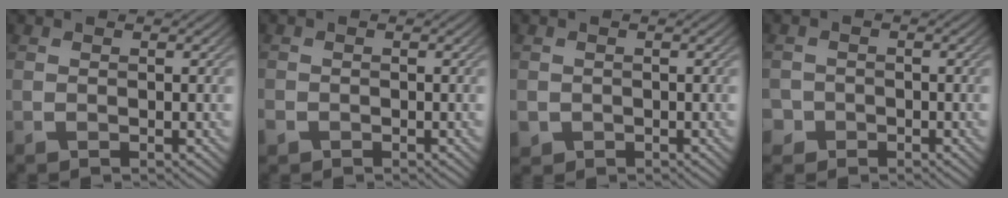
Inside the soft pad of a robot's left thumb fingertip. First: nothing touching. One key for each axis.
{"total": 1.4, "fx": -0.9, "fy": 1.0, "fz": 0.4, "tx": -0.010, "ty": -0.006, "tz": -0.023}
{"total": 1.7, "fx": -0.6, "fy": 1.6, "fz": 0.3, "tx": -0.008, "ty": -0.011, "tz": -0.013}
{"total": 2.1, "fx": -1.1, "fy": 1.7, "fz": 0.1, "tx": 0.005, "ty": 0.001, "tz": -0.023}